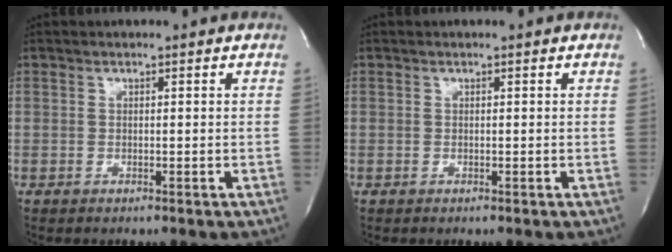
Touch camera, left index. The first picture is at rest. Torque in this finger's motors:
{"motor_torque": [0.00, 0.00, 0.00, 0.00]}